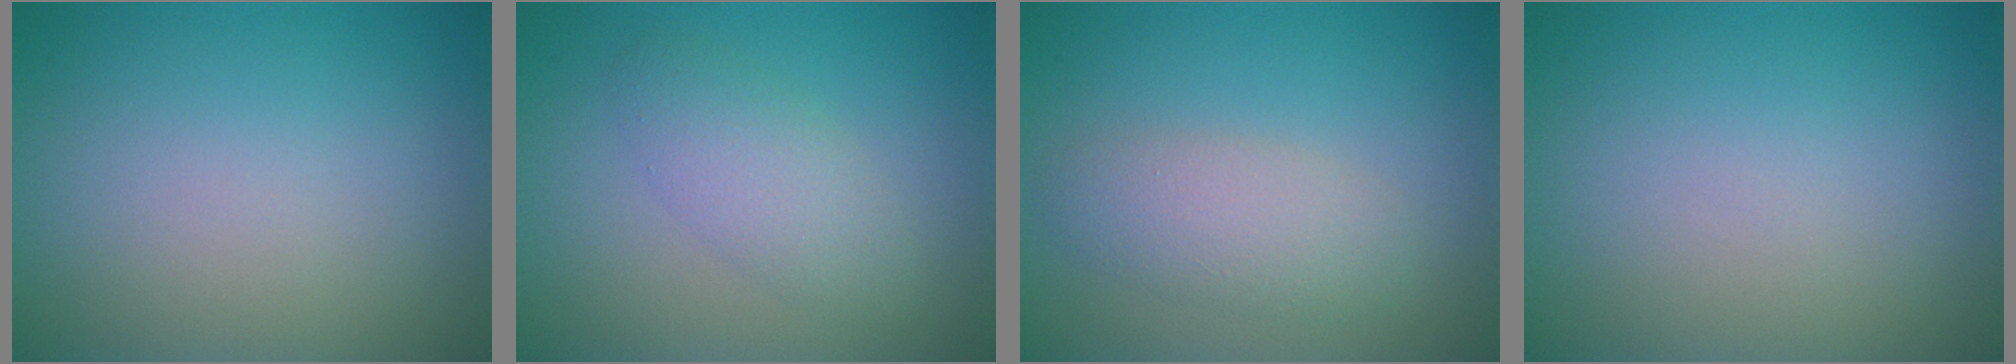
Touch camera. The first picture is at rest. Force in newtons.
{"total": 2.8, "press": 2.8, "slide": 0.2}
{"total": 3.2, "press": 3.2, "slide": 0.2}
{"total": 0.0}